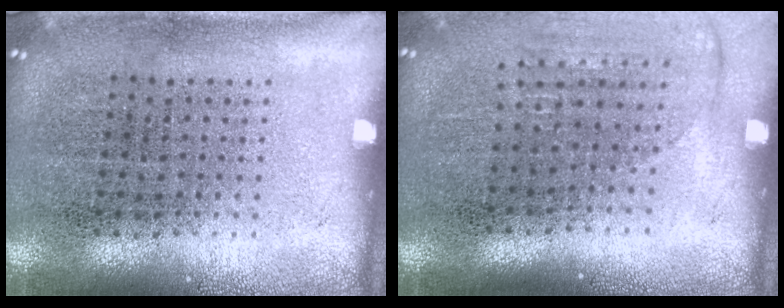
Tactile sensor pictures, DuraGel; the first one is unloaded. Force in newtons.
{"total": 1.4, "press": 1.2, "slide": 0.6}